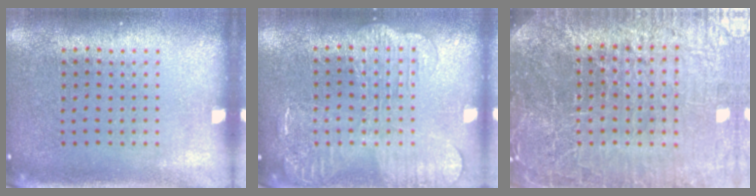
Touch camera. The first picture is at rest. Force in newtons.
{"total": 2.2, "press": 2.1, "slide": 0.5}
{"total": 7.2, "press": 6.3, "slide": 3.5}